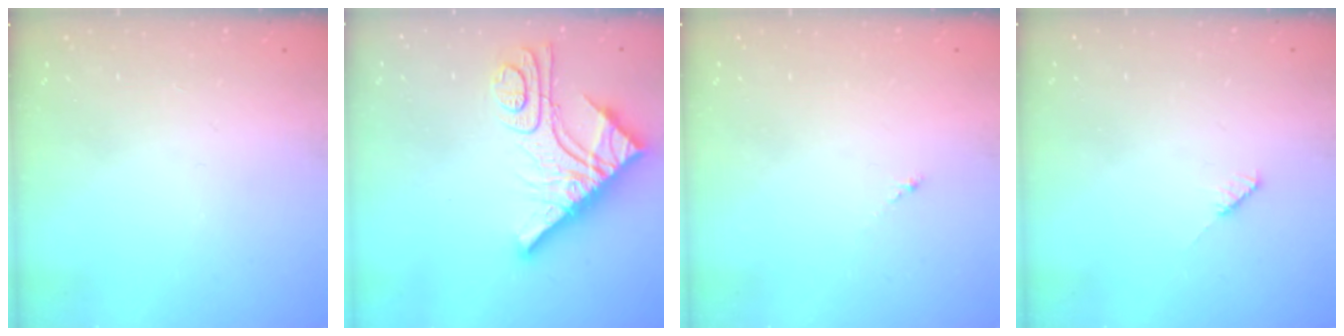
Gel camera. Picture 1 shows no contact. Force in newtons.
{"total": 15.3, "press": 15.3, "slide": 1.4}
{"total": 0.0}
{"total": 3.0, "press": 3.0, "slide": 0.2}